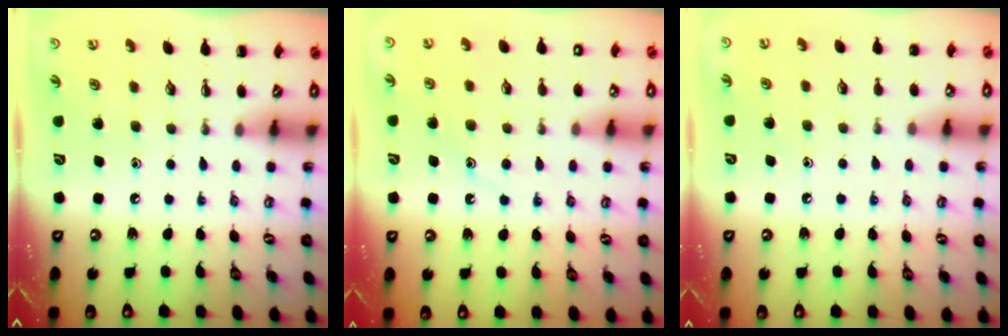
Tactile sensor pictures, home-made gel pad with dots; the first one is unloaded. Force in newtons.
{"total": 9.7, "press": 9.6, "slide": 1.2}
{"total": 4.8, "press": 4.5, "slide": 1.6}